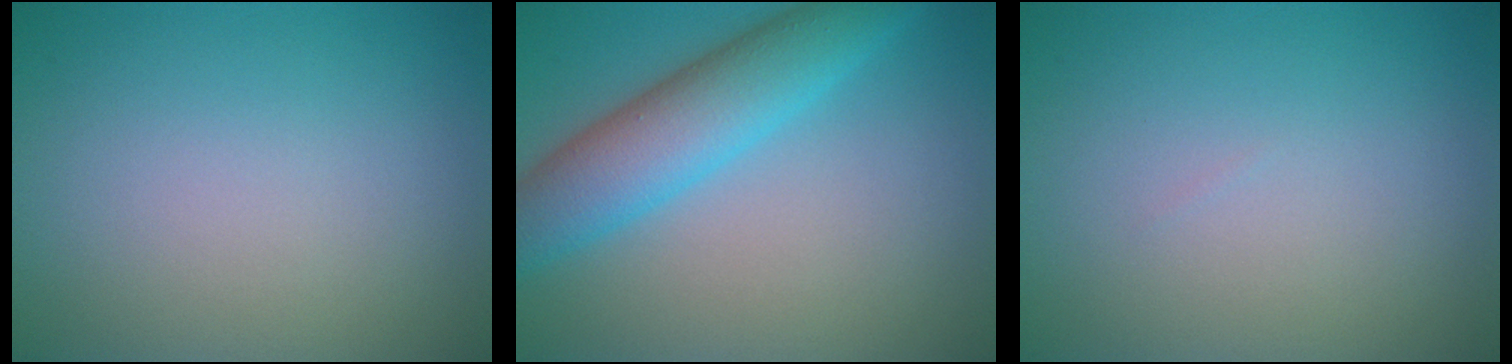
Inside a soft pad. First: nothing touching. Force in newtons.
{"total": 6.3, "press": 6.3, "slide": 0.0}
{"total": 0.0}